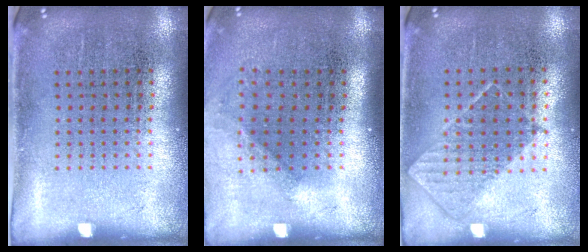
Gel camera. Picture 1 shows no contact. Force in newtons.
{"total": 1.2, "press": 0.9, "slide": 0.8}
{"total": 0.8, "press": 0.8, "slide": 0.3}